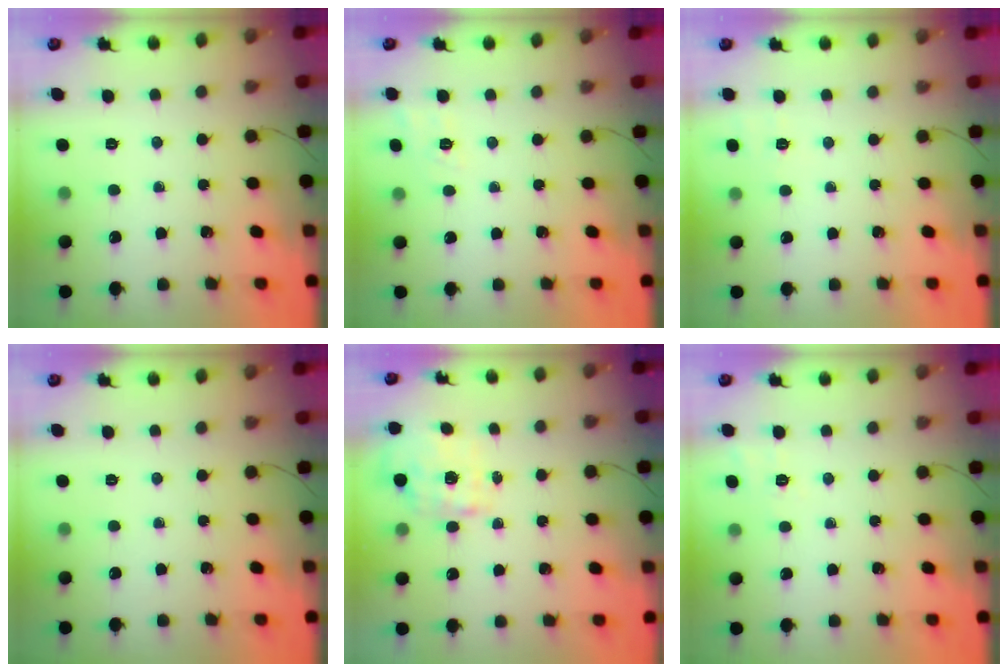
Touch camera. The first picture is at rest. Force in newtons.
{"total": 7.2, "press": 6.8, "slide": 2.1}
{"total": 6.4, "press": 6.1, "slide": 1.9}
{"total": 0.0}
{"total": 1.9, "press": 1.9, "slide": 0.5}
{"total": 2.6, "press": 1.9, "slide": 1.8}